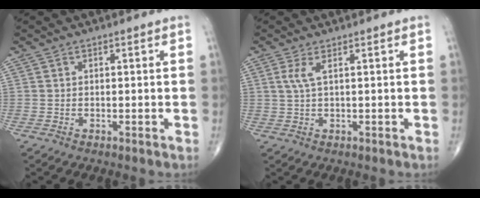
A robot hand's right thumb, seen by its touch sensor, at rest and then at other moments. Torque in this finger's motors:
{"motor_torque": [0.11, -0.25, 0.27, 0.23, 0.03]}